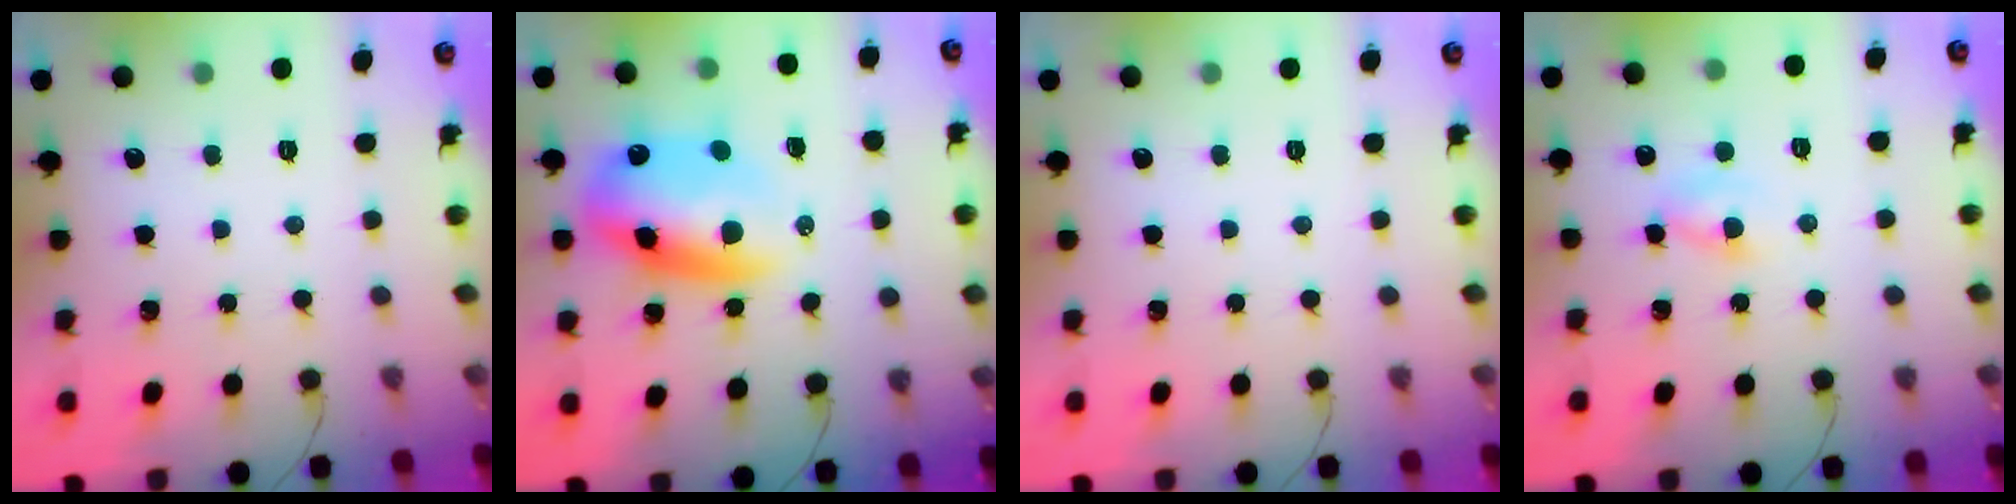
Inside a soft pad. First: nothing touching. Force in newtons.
{"total": 12.2, "press": 11.9, "slide": 2.8}
{"total": 0.0}
{"total": 2.3, "press": 2.1, "slide": 1.0}